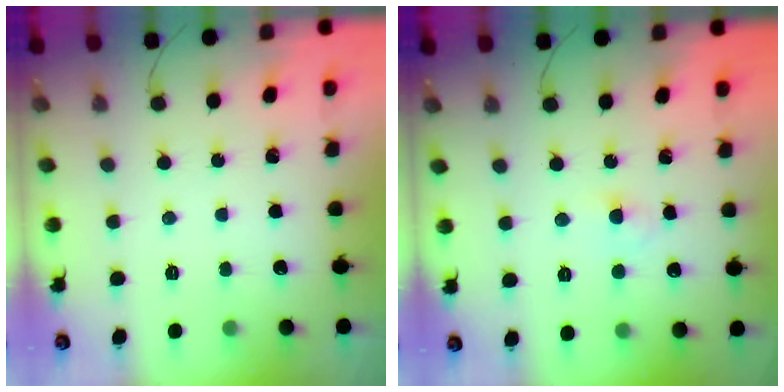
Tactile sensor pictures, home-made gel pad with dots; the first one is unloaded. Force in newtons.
{"total": 2.3, "press": 2.1, "slide": 1.0}